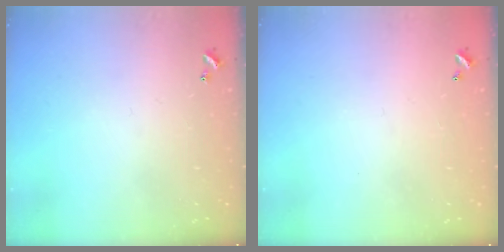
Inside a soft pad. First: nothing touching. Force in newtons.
{"total": 2.9, "press": 2.9, "slide": 0.1}